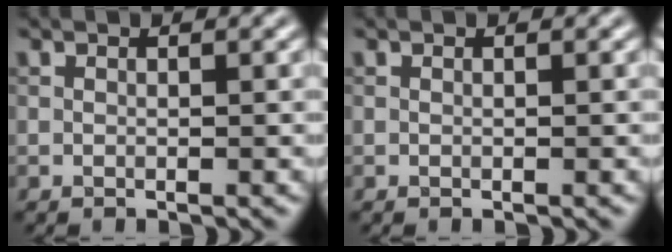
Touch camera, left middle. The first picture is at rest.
{"total": 0.0}